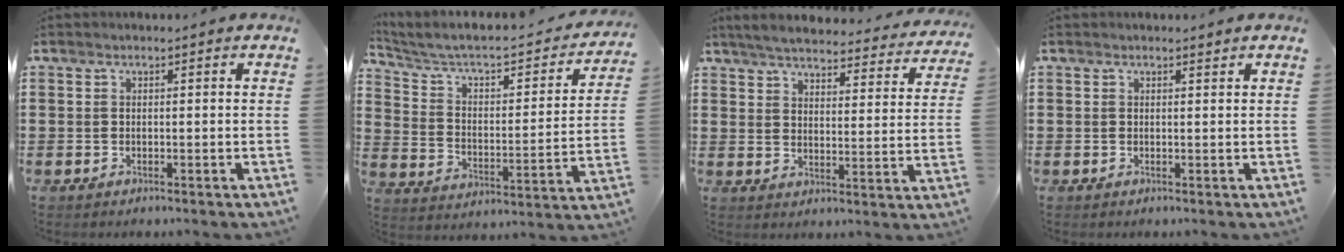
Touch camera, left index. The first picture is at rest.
{"total": 4.8, "force": [3.8, 1.5, 2.5], "torque": [-0.071, -0.037, 0.055]}
{"total": 5.0, "force": [4.8, 0.1, 1.3], "torque": [-0.049, -0.032, 0.080]}
{"total": 0.6, "force": [0.5, 0.1, 0.3], "torque": [-0.007, -0.001, 0.011]}